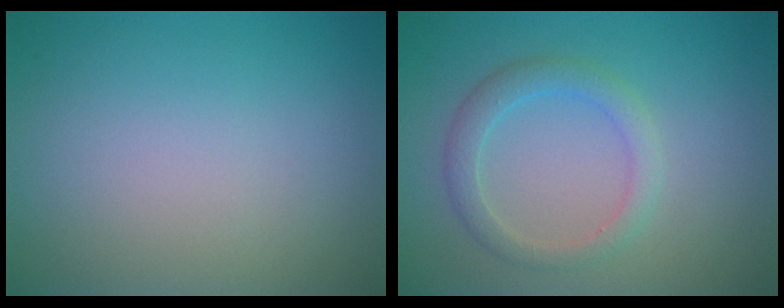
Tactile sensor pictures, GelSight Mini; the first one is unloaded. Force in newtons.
{"total": 2.4, "press": 2.4, "slide": 0.2}